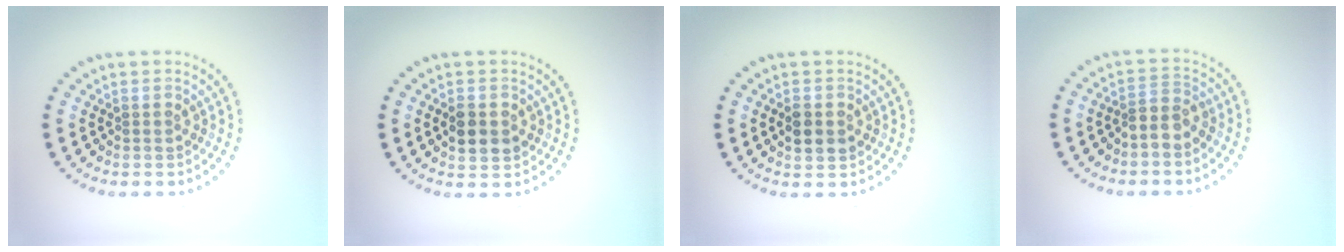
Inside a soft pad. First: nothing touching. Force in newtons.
{"total": 3.0, "press": 3.0, "slide": 0.2}
{"total": 2.7, "press": 2.7, "slide": 0.2}
{"total": 2.2, "press": 1.8, "slide": 1.3}